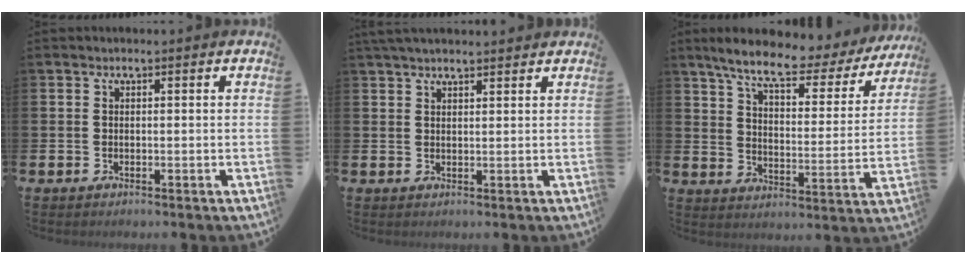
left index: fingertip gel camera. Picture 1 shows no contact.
{"total": 2.9, "force": [2.7, 0.4, 0.9], "torque": [-0.019, -0.005, 0.048]}
{"total": 8.8, "force": [7.6, 1.6, 4.2], "torque": [-0.107, -0.045, 0.126]}